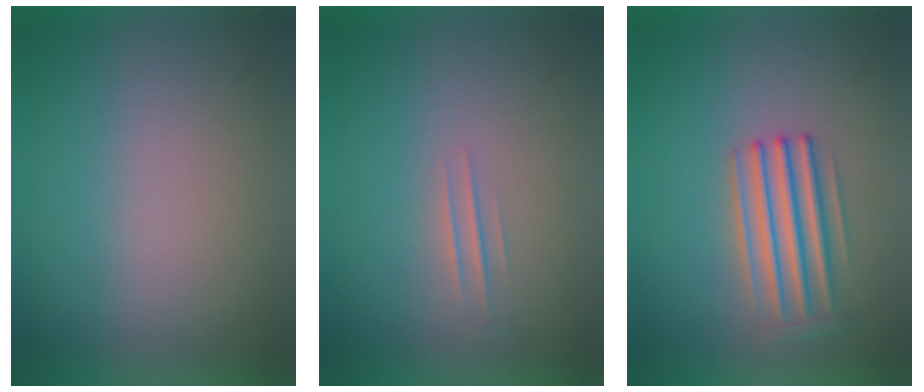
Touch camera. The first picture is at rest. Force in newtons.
{"total": 1.1}
{"total": 3.2}